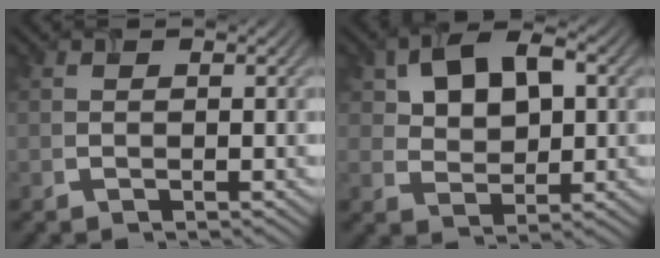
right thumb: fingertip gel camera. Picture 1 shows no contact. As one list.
[{"total": 9.0, "force": [3.6, 5.5, 6.1], "torque": [-0.118, 0.008, 0.056]}]